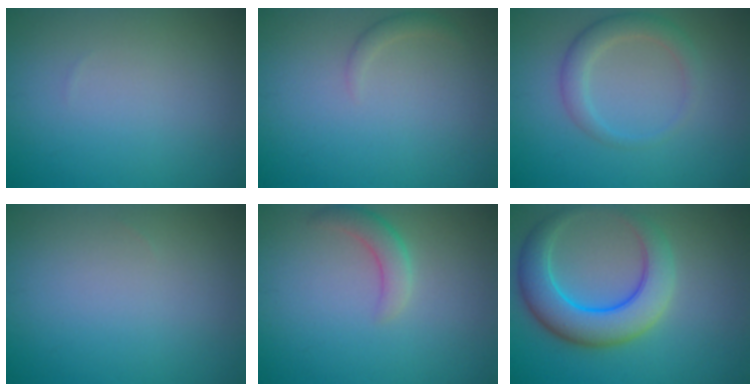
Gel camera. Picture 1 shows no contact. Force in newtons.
{"total": 1.0, "press": 0.9, "slide": 0.1}
{"total": 2.6, "press": 2.6, "slide": 0.4}
{"total": 0.0}
{"total": 2.2, "press": 2.2, "slide": 0.1}
{"total": 7.0, "press": 7.0, "slide": 0.1}